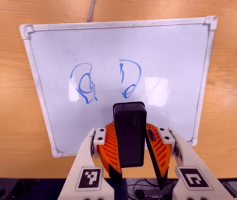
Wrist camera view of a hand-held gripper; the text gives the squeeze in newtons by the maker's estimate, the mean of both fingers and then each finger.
{"total": 8.3, "left": 9.3, "right": 7.4}